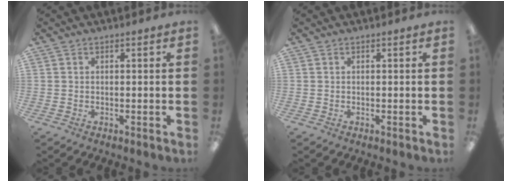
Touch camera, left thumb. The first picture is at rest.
{"total": 0.0}